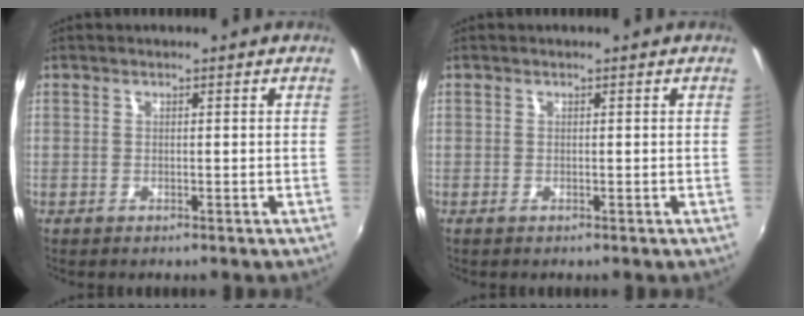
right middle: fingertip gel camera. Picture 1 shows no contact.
{"total": 0.0}